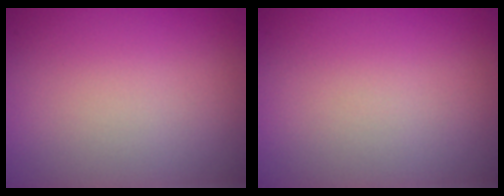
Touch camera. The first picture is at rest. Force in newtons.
{"total": 0.0}